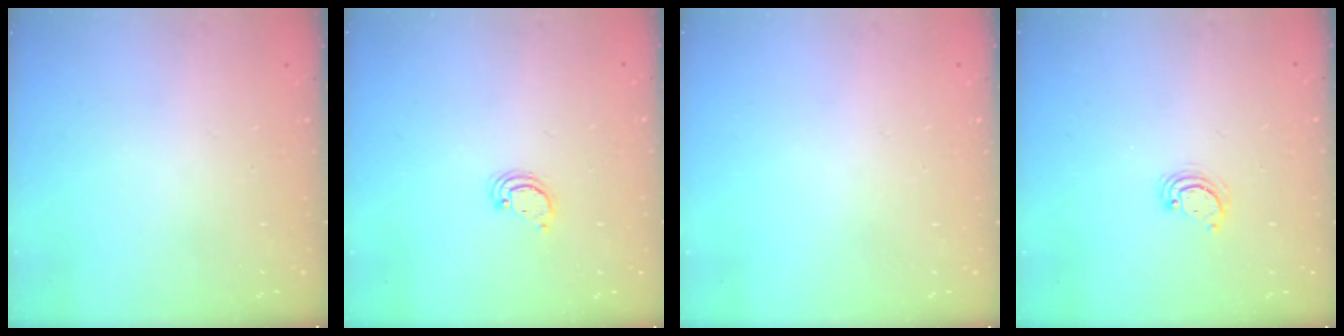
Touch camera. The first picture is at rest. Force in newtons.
{"total": 2.4, "press": 2.4, "slide": 0.2}
{"total": 0.0}
{"total": 3.2, "press": 3.2, "slide": 0.3}